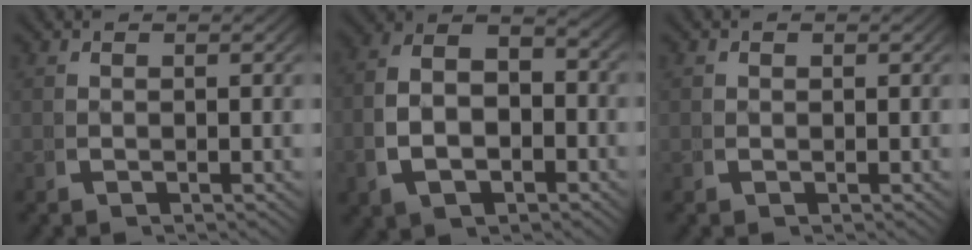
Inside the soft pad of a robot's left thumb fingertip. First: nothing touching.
{"total": 9.0, "force": [-0.5, 6.5, 6.3], "torque": [-0.115, -0.014, -0.005]}
{"total": 0.6, "force": [0.3, 0.6, 0.1], "torque": [-0.004, -0.005, 0.005]}